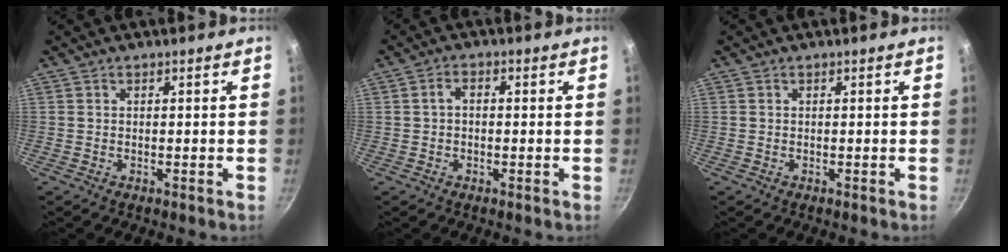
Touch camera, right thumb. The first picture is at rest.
{"total": 2.1, "force": [0.0, 1.3, 1.7], "torque": [-0.032, 0.011, -0.003]}
{"total": 0.0}